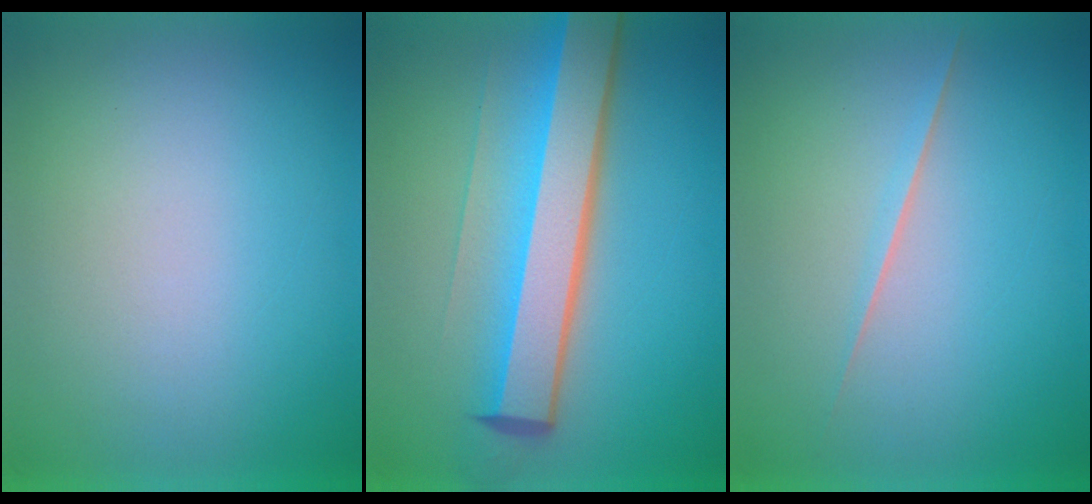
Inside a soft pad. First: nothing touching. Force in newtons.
{"total": 8.0}
{"total": 1.6}